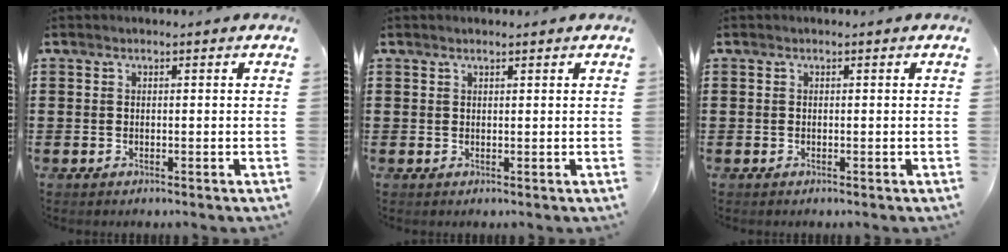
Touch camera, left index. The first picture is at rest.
{"total": 0.7, "force": [0.5, 0.0, 0.4], "torque": [-0.008, -0.001, 0.010]}
{"total": 0.0}